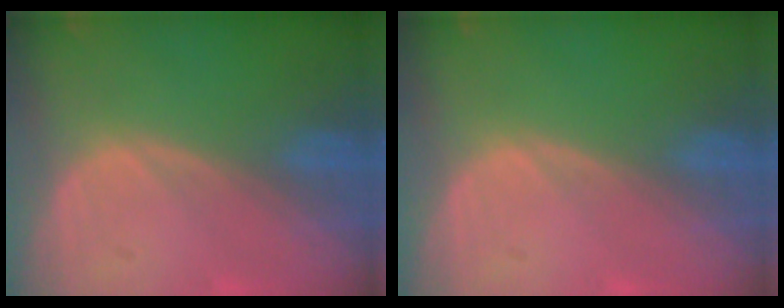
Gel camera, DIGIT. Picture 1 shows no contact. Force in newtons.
{"total": 0.0}